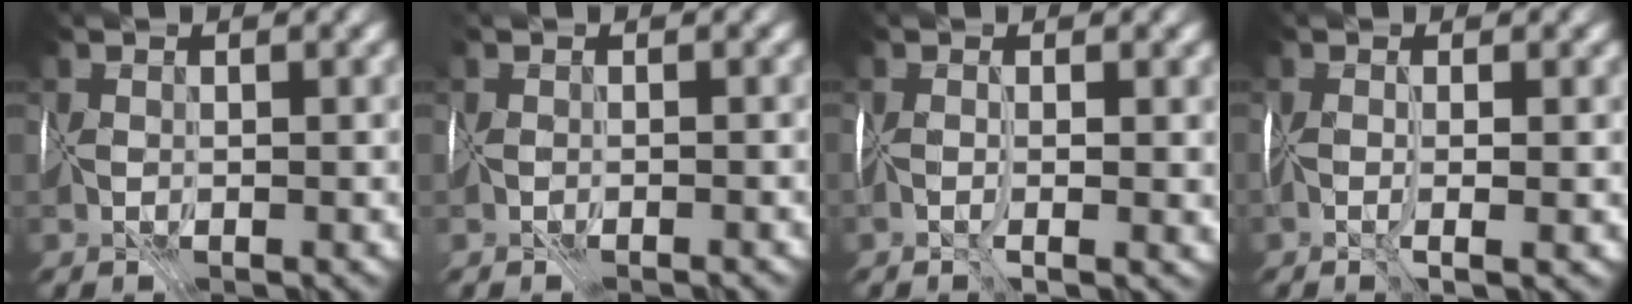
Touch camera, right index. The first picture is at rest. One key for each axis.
{"total": 1.6, "fx": -1.5, "fy": 0.1, "fz": 0.6, "tx": 0.007, "ty": -0.001, "tz": -0.021}
{"total": 2.3, "fx": -0.3, "fy": 0.3, "fz": 2.3, "tx": -0.039, "ty": -0.010, "tz": -0.001}
{"total": 2.2, "fx": -0.5, "fy": -0.2, "fz": 2.1, "tx": -0.038, "ty": -0.012, "tz": -0.004}